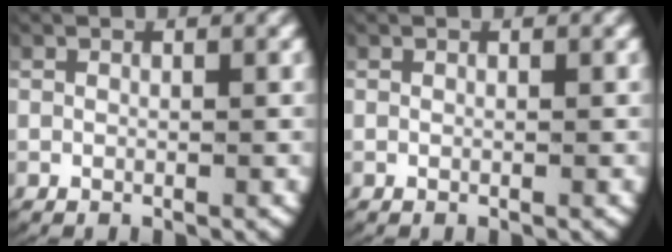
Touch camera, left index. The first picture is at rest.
{"total": 0.0}